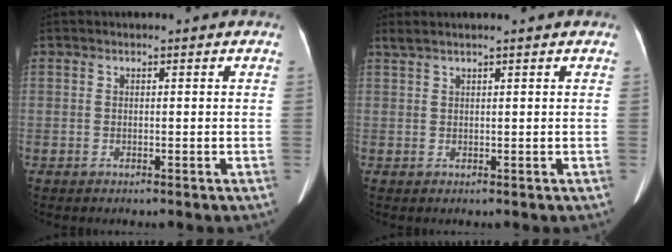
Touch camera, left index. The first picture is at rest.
{"total": 1.8, "force": [1.4, -0.3, 1.1], "torque": [-0.028, 0.025, 0.036]}